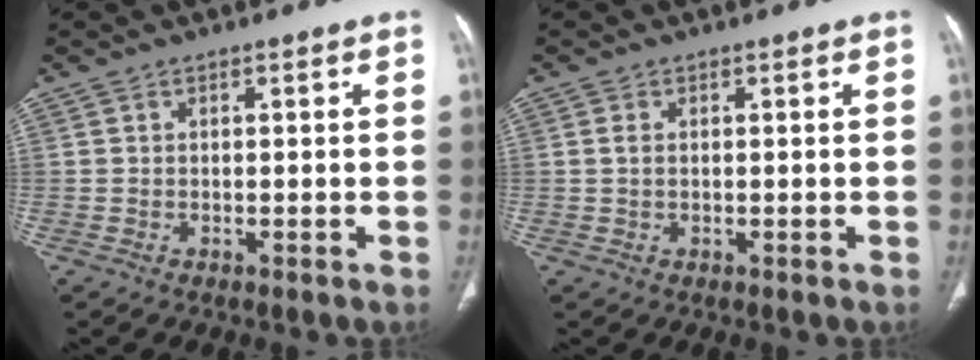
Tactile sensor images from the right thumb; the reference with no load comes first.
{"total": 1.3, "force": [0.2, 0.8, 1.0], "torque": [-0.026, 0.000, 0.004]}